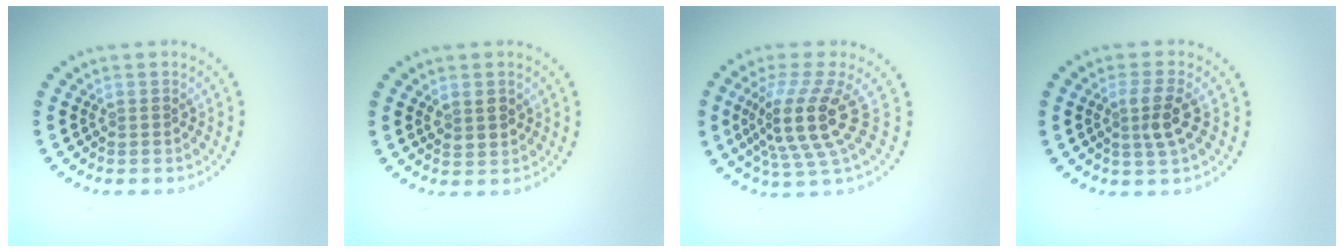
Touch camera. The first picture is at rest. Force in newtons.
{"total": 1.6, "press": 1.5, "slide": 0.6}
{"total": 5.2, "press": 3.8, "slide": 3.7}
{"total": 2.6, "press": 2.4, "slide": 1.2}